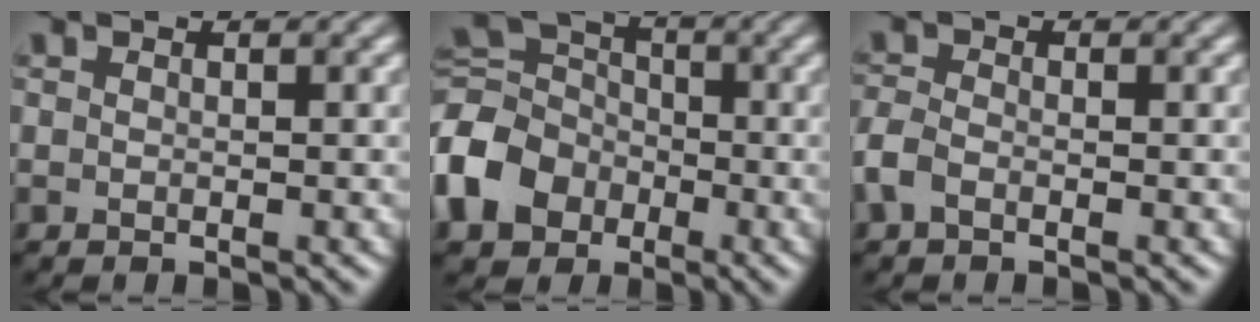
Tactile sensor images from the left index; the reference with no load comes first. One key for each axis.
{"total": 7.6, "fx": -2.8, "fy": 6.0, "fz": 3.6, "tx": -0.090, "ty": 0.013, "tz": -0.079}
{"total": 1.8, "fx": -1.0, "fy": 1.0, "fz": 1.2, "tx": -0.029, "ty": 0.005, "tz": -0.032}